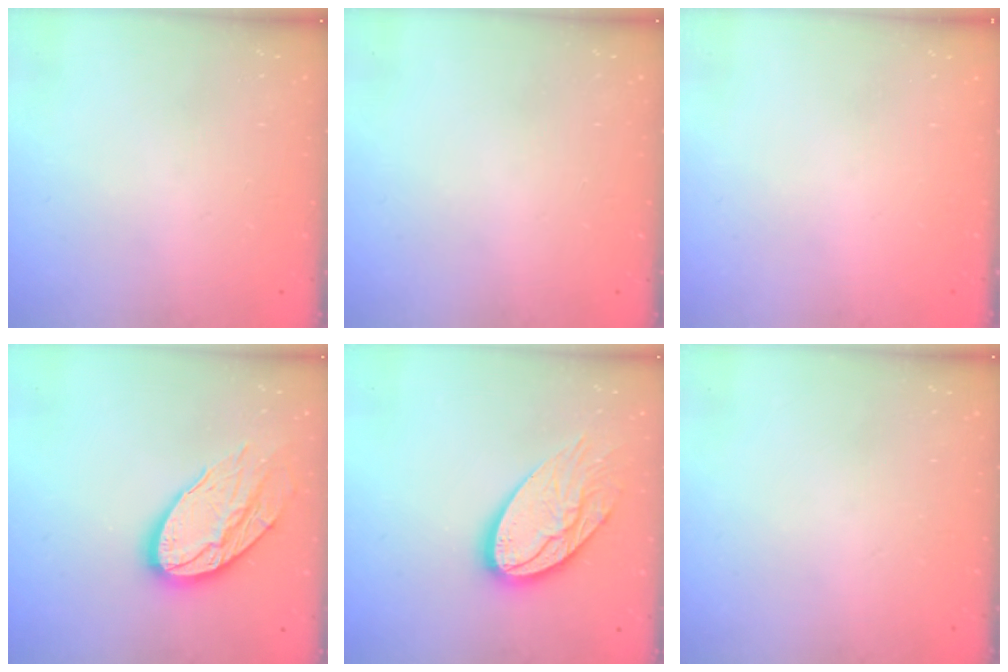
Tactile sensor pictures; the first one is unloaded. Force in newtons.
{"total": 0.0}
{"total": 0.0}
{"total": 17.7, "press": 17.6, "slide": 1.7}
{"total": 17.5, "press": 17.5, "slide": 1.0}
{"total": 0.0}